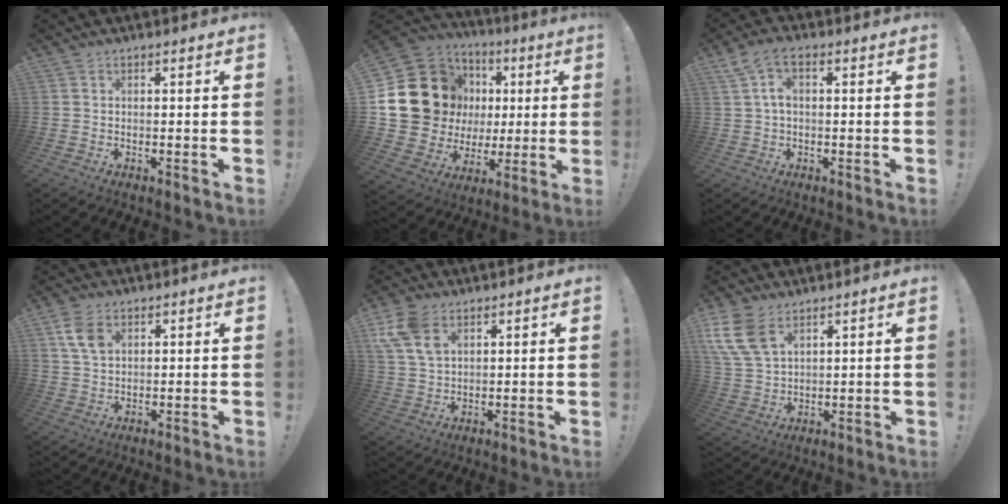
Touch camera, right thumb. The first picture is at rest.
{"total": 23.2, "force": [4.3, 19.2, 12.3], "torque": [-0.209, -0.025, 0.134]}
{"total": 5.9, "force": [1.3, 3.4, 4.6], "torque": [-0.097, 0.011, 0.026]}
{"total": 6.8, "force": [2.8, 4.4, 4.4], "torque": [-0.078, -0.003, 0.054]}
{"total": 9.9, "force": [5.0, 6.1, 6.1], "torque": [-0.121, -0.012, 0.096]}
{"total": 12.4, "force": [6.8, 7.7, 6.9], "torque": [-0.141, -0.023, 0.138]}